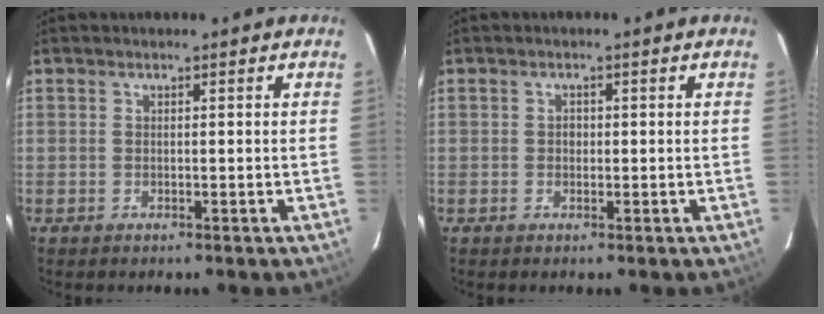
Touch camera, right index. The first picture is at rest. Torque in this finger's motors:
{"motor_torque": [0.24, 0.15, 0.09, 0.02]}